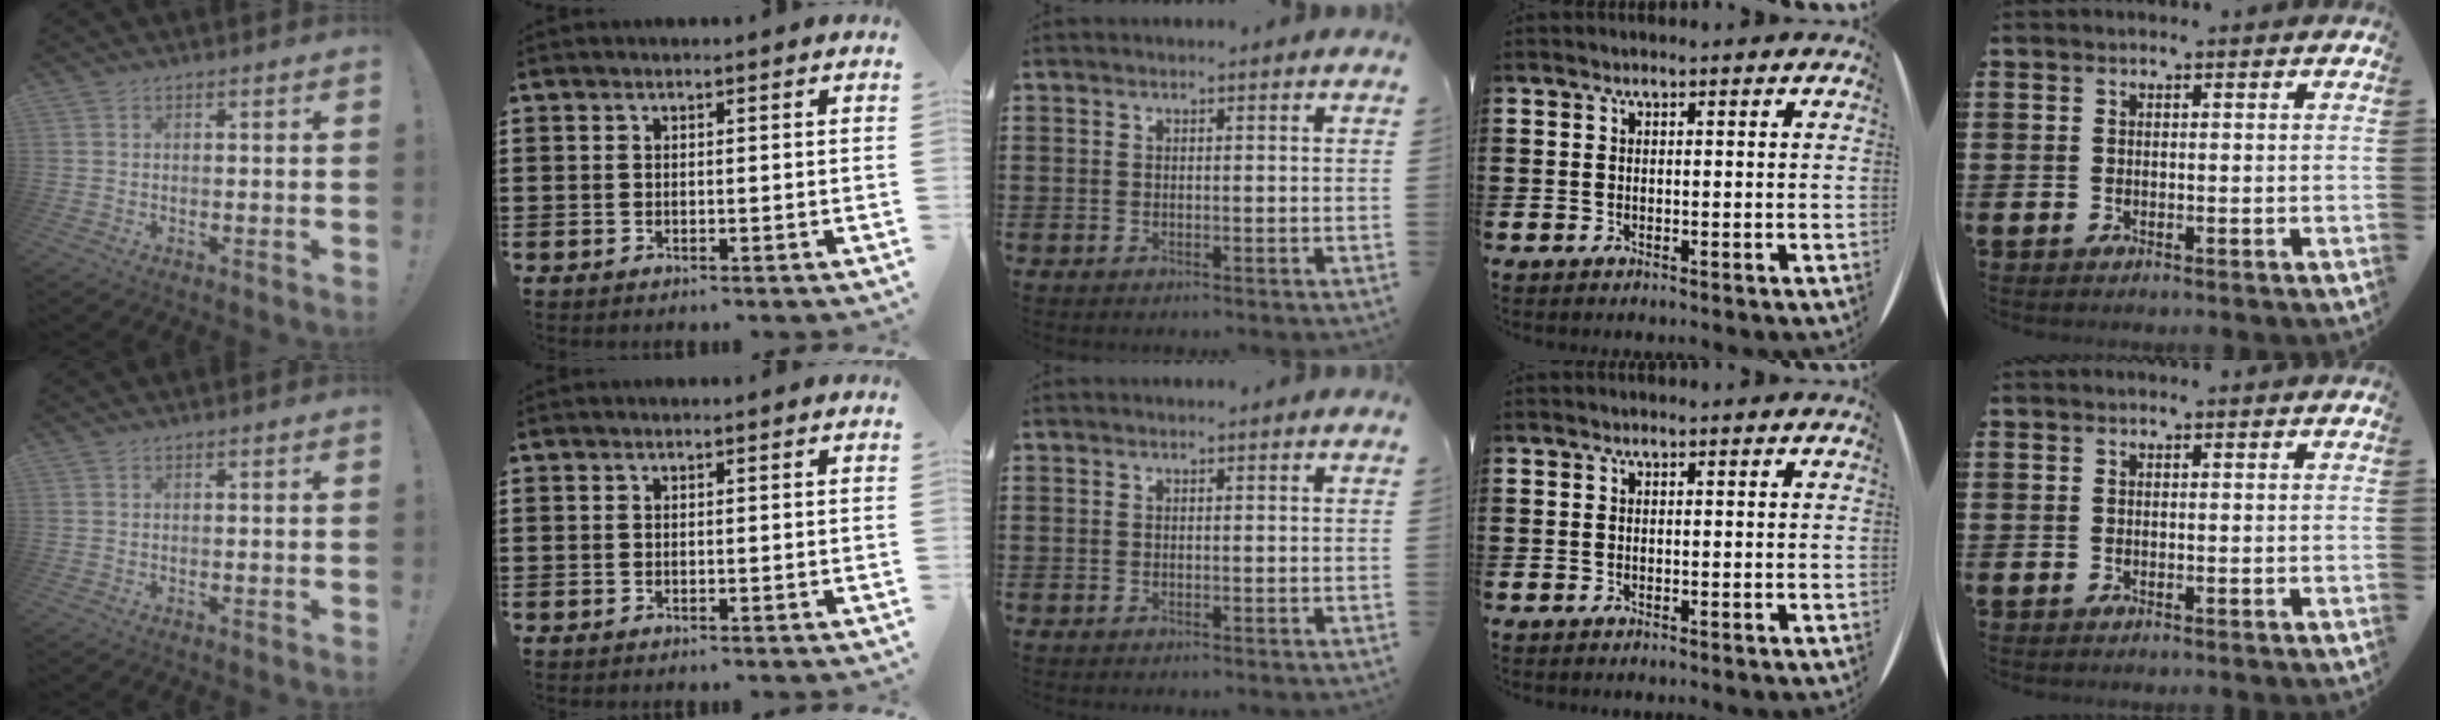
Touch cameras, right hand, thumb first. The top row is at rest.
{}